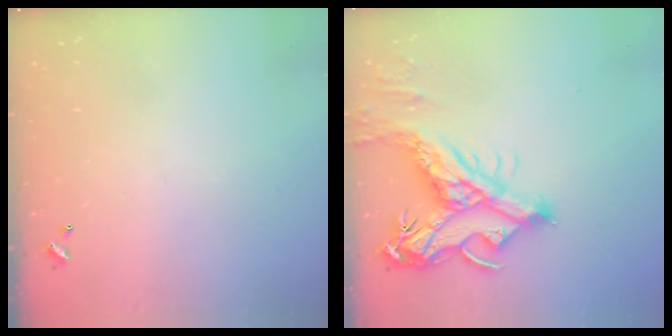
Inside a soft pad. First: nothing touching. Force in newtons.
{"total": 16.1, "press": 15.9, "slide": 2.7}